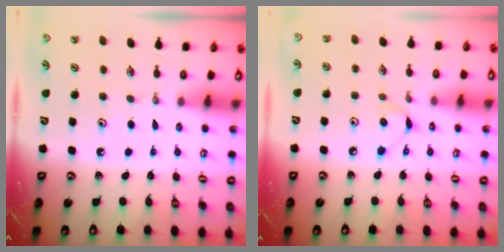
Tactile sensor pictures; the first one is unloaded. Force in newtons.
{"total": 4.8, "press": 4.8, "slide": 0.6}